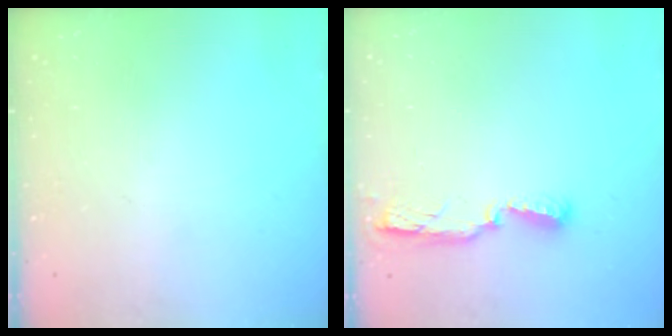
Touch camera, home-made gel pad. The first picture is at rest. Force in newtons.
{"total": 9.5, "press": 7.8, "slide": 5.5}